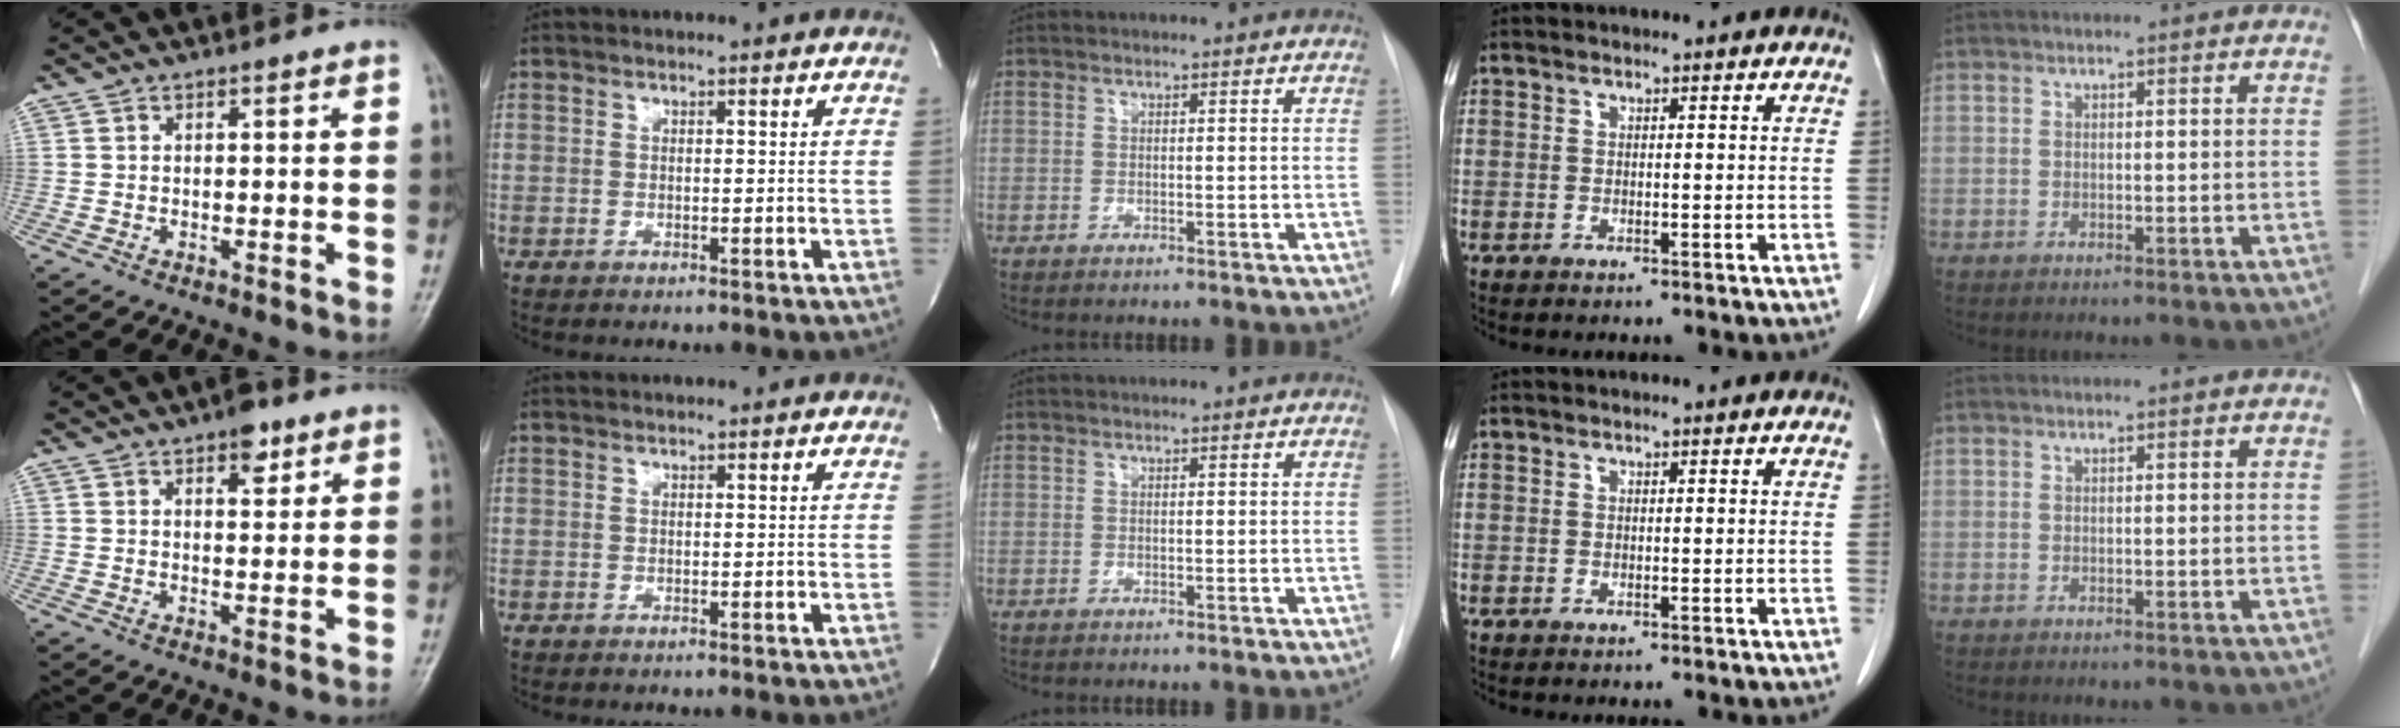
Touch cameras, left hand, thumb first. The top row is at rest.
{"thumb": {"total": 4.6, "force": [2.8, 2.2, 2.9], "torque": [-0.023, -0.012, 0.036]}}